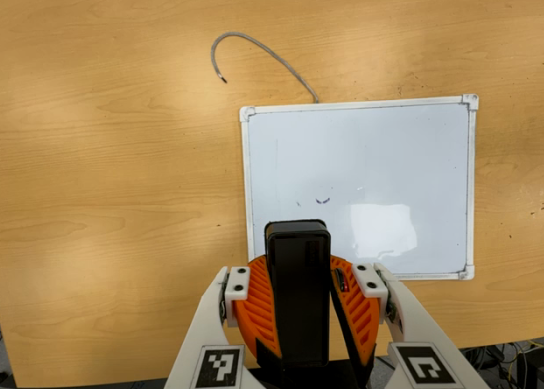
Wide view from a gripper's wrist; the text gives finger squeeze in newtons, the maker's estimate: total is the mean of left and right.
{"total": 10.0, "left": 10.1, "right": 9.9}